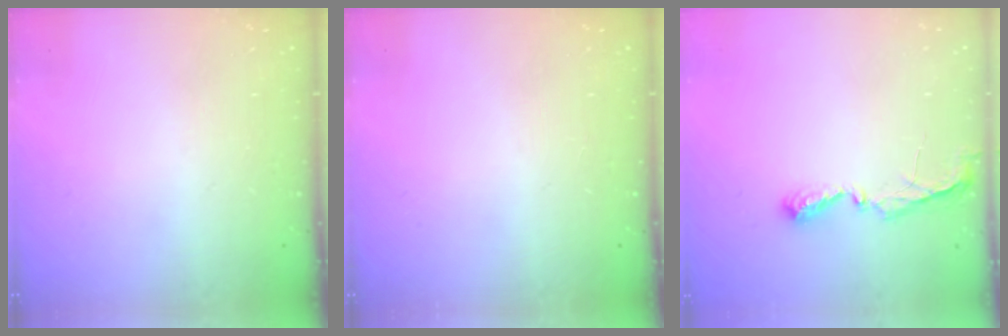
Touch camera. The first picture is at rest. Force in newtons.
{"total": 0.0}
{"total": 5.8, "press": 5.8, "slide": 0.3}